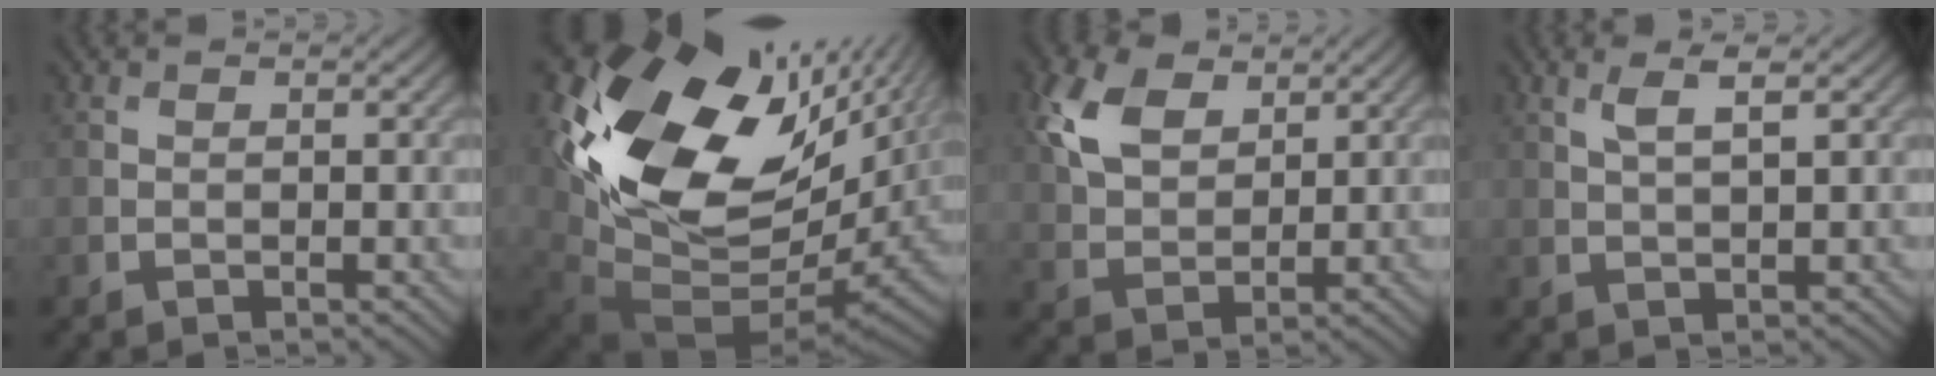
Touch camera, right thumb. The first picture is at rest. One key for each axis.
{"total": 19.0, "fx": 5.4, "fy": 12.1, "fz": 13.5, "tx": -0.290, "ty": -0.038, "tz": 0.128}
{"total": 7.2, "fx": 3.5, "fy": 4.4, "fz": 4.6, "tx": -0.120, "ty": 0.008, "tz": 0.069}
{"total": 3.0, "fx": 1.5, "fy": 0.4, "fz": 2.6, "tx": -0.057, "ty": 0.003, "tz": 0.033}